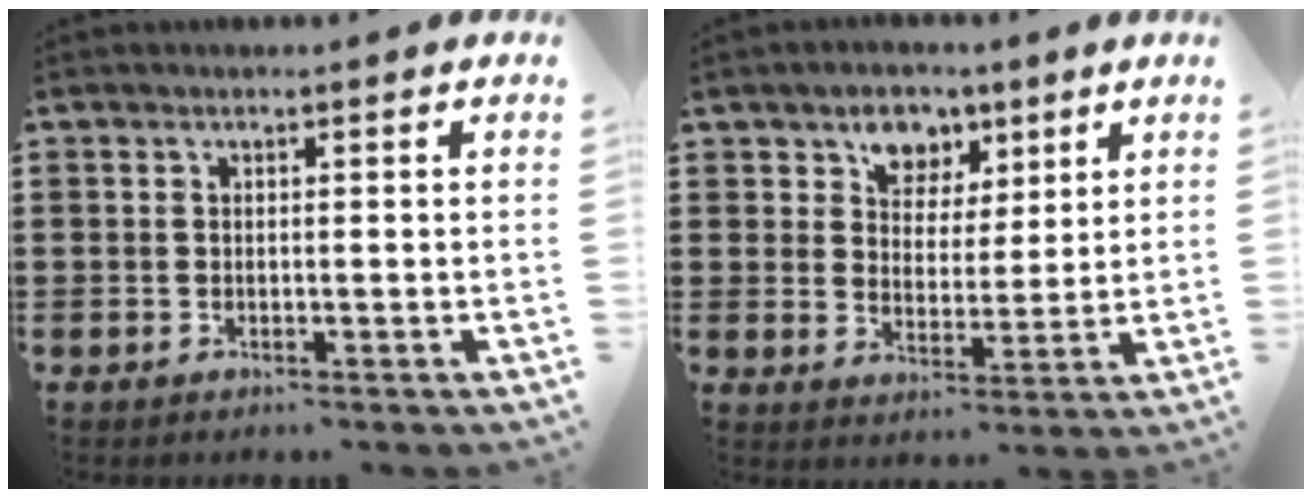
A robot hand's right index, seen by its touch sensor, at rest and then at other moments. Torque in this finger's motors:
{"motor_torque": [0.58, 0.56, 0.29, 0.08]}